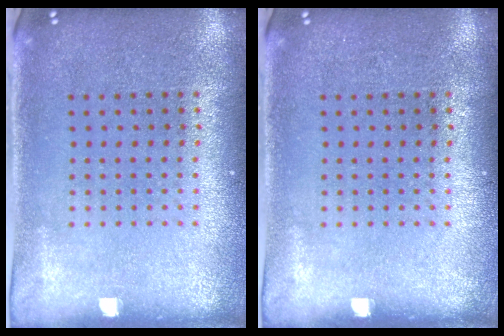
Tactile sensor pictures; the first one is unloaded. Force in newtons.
{"total": 0.0}